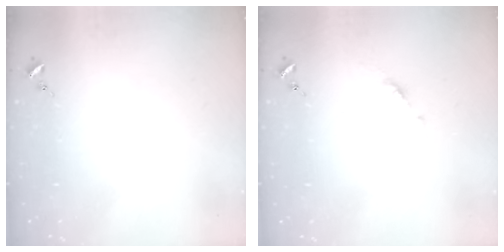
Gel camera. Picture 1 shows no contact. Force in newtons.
{"total": 4.7, "press": 4.7, "slide": 0.5}